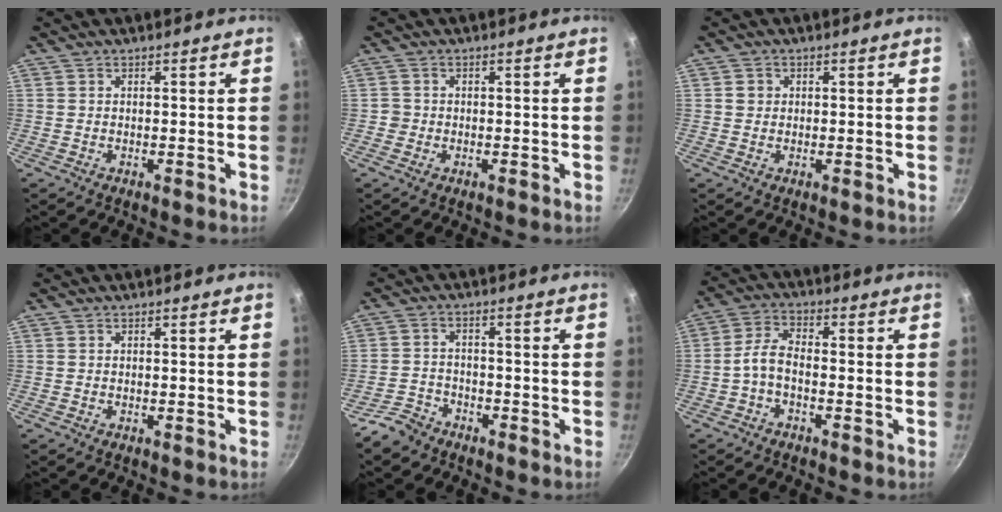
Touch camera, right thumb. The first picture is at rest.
{"total": 1.5, "force": [-0.4, 1.4, 0.2], "torque": [0.003, 0.007, -0.007]}
{"total": 1.7, "force": [0.2, 1.6, 0.5], "torque": [-0.003, 0.004, 0.002]}
{"total": 0.0}
{"total": 4.9, "force": [-3.8, 2.8, 1.1], "torque": [-0.017, 0.040, -0.072]}
{"total": 4.8, "force": [-2.0, 2.4, 3.7], "torque": [-0.077, 0.028, -0.047]}